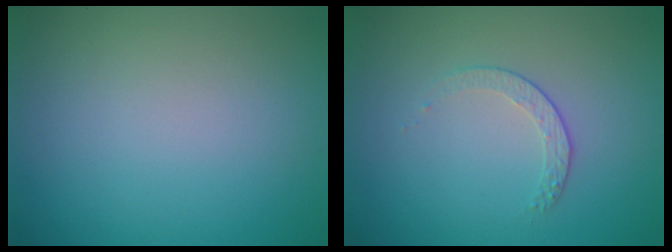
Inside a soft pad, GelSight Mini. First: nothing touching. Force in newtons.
{"total": 1.5, "press": 0.9, "slide": 1.2}